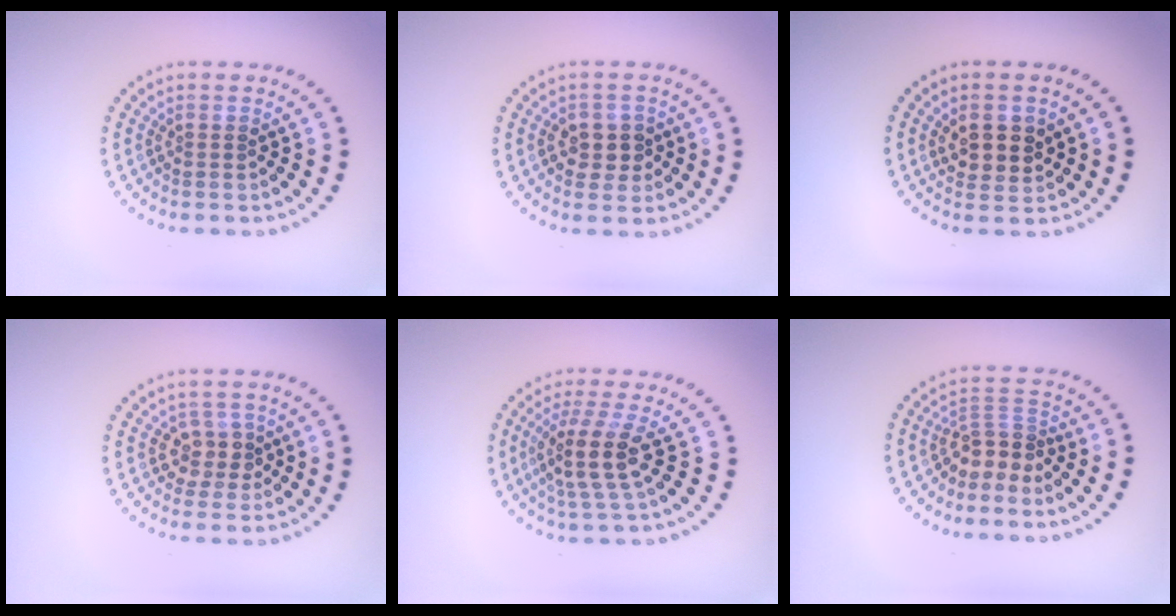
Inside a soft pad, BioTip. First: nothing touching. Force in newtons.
{"total": 2.6, "press": 2.5, "slide": 0.3}
{"total": 2.8, "press": 2.6, "slide": 0.9}
{"total": 2.2, "press": 2.0, "slide": 1.0}
{"total": 4.3, "press": 3.3, "slide": 2.8}
{"total": 3.0, "press": 2.0, "slide": 2.2}